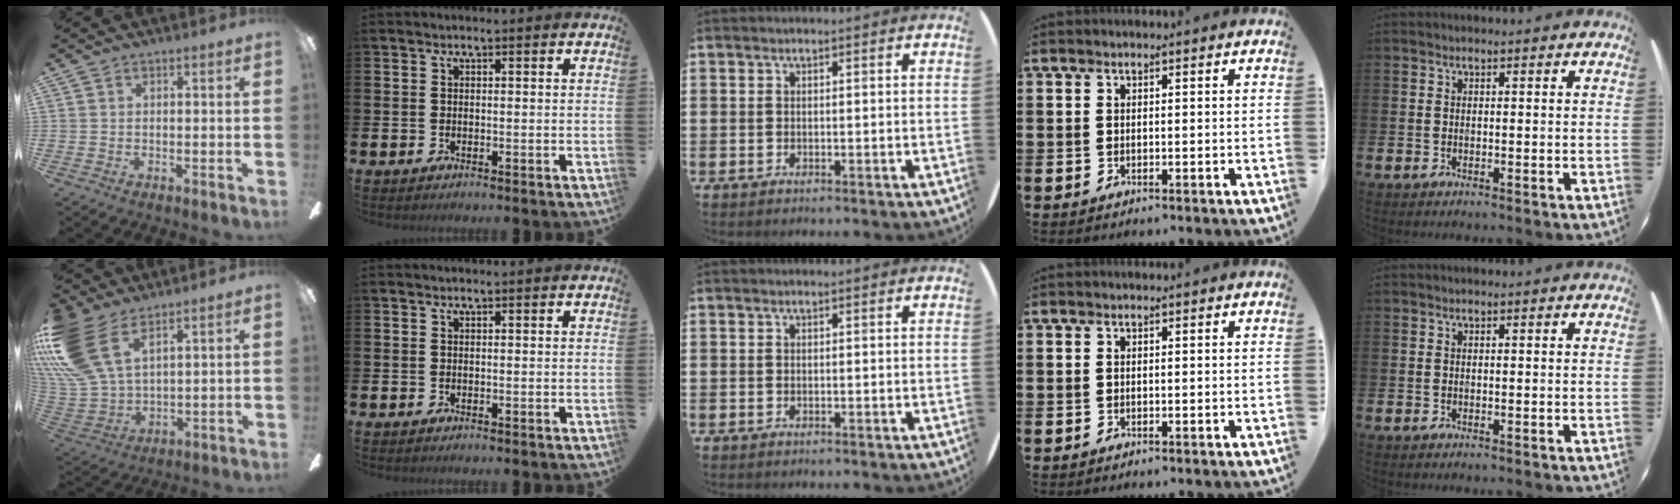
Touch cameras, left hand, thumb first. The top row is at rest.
{"thumb": {"total": 19.4, "force": [11.2, 10.0, 12.3], "torque": [-0.293, -0.051, 0.209]}}